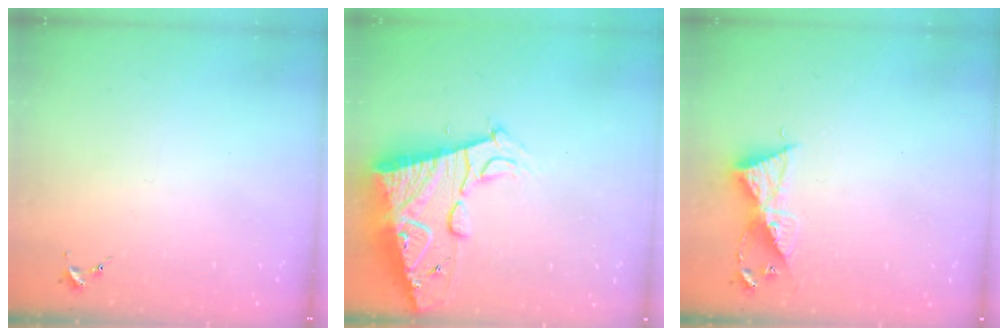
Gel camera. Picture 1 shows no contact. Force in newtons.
{"total": 18.3, "press": 18.2, "slide": 1.7}
{"total": 8.8, "press": 8.7, "slide": 0.5}